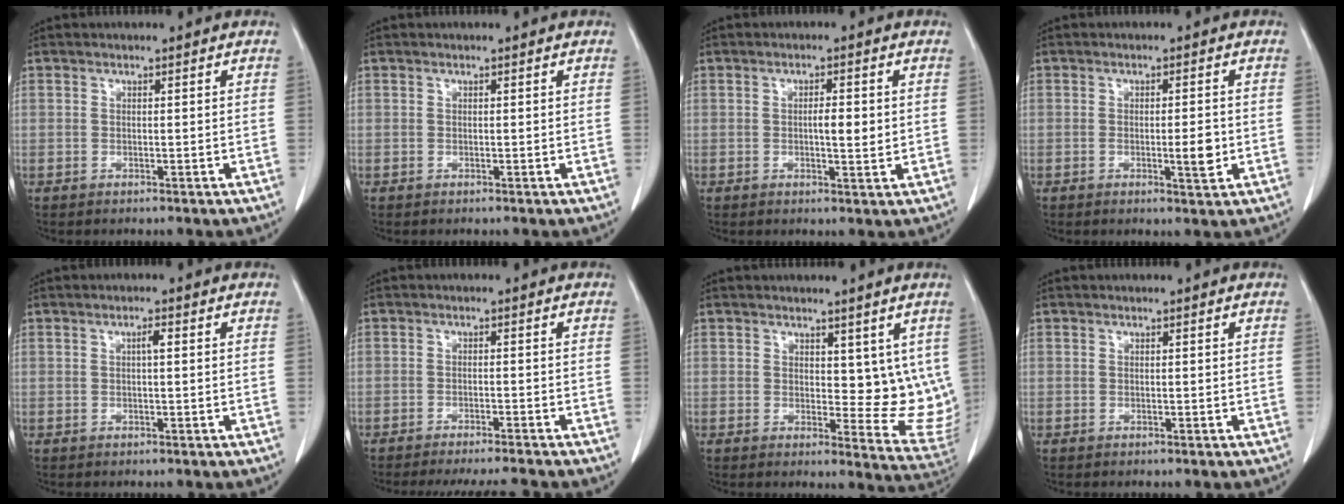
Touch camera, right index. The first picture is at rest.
{"total": 0.0}
{"total": 3.3, "force": [0.2, 0.7, 3.2], "torque": [-0.051, -0.001, 0.002]}
{"total": 3.4, "force": [-0.6, 0.6, 3.3], "torque": [-0.050, -0.003, -0.008]}
{"total": 1.3, "force": [0.2, 0.2, 1.2], "torque": [-0.021, 0.004, 0.003]}
{"total": 7.3, "force": [-6.8, -0.5, 2.6], "torque": [-0.028, -0.011, -0.099]}
{"total": 8.1, "force": [3.0, 4.2, 6.3], "torque": [-0.053, -0.015, 0.045]}
{"total": 0.0}